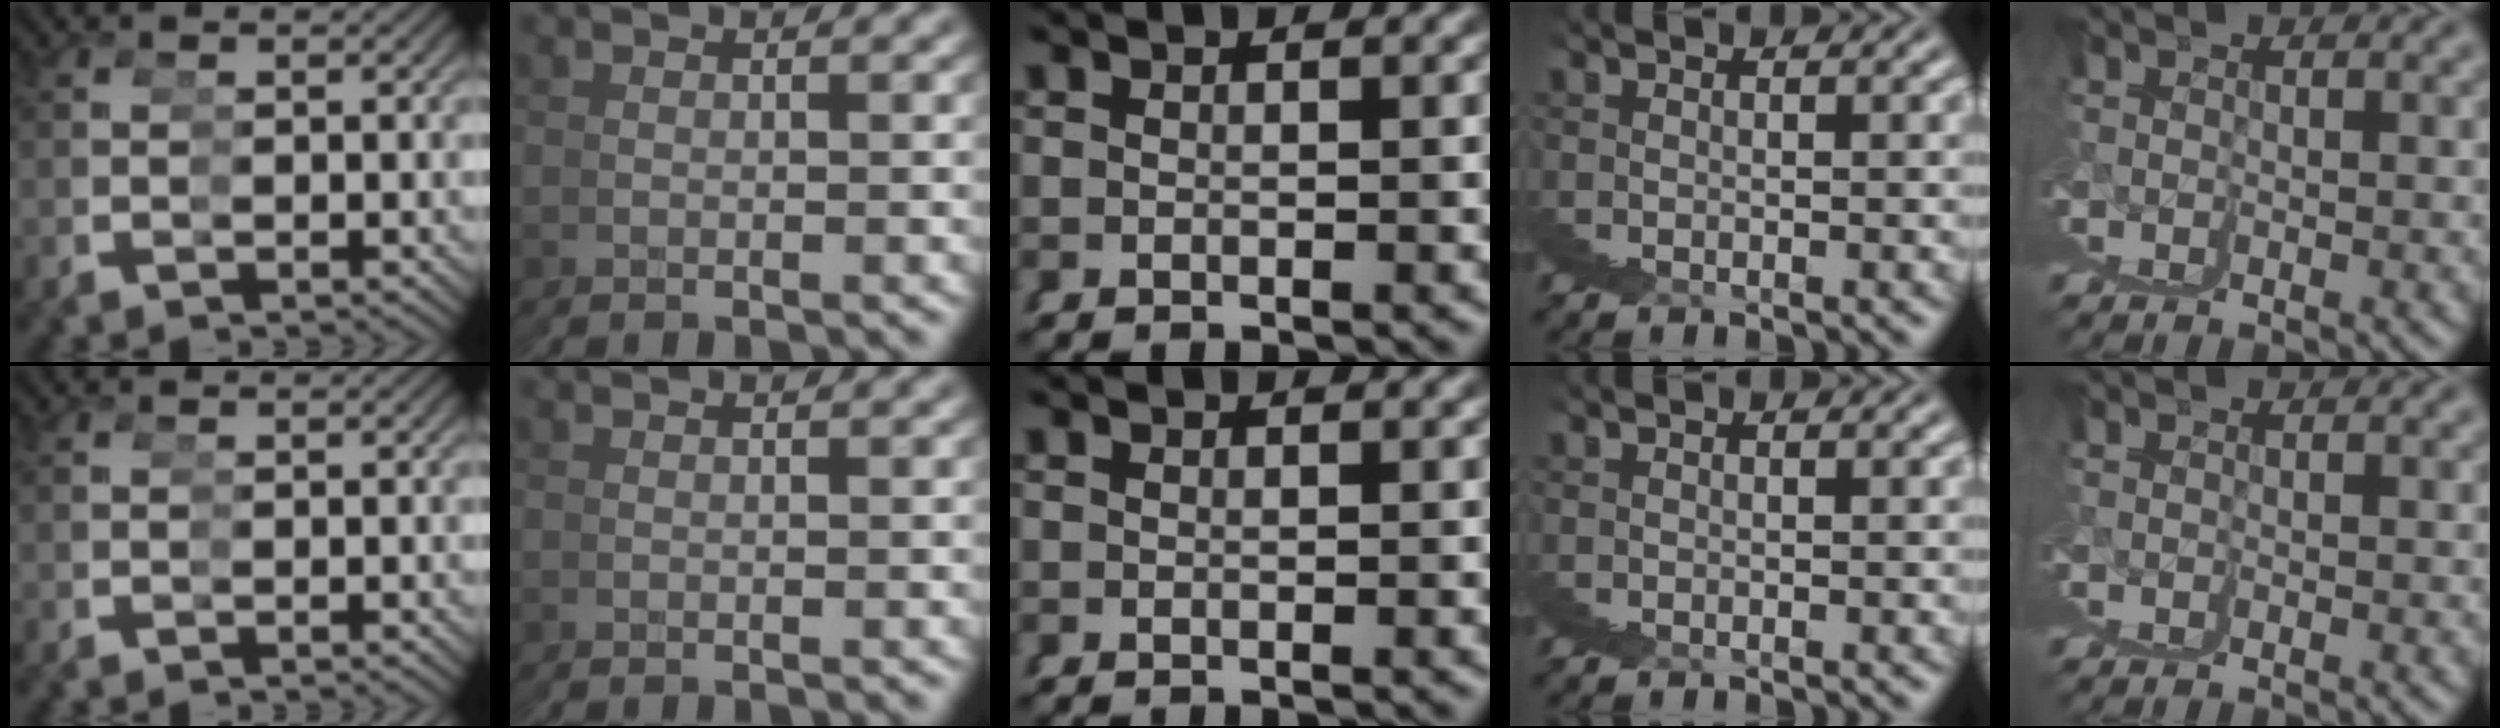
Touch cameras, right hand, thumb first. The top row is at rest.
{}